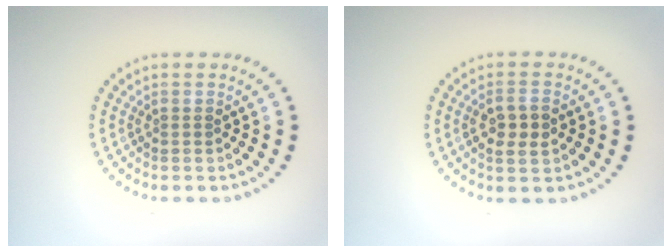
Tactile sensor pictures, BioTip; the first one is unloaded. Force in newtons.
{"total": 2.6, "press": 2.6, "slide": 0.5}